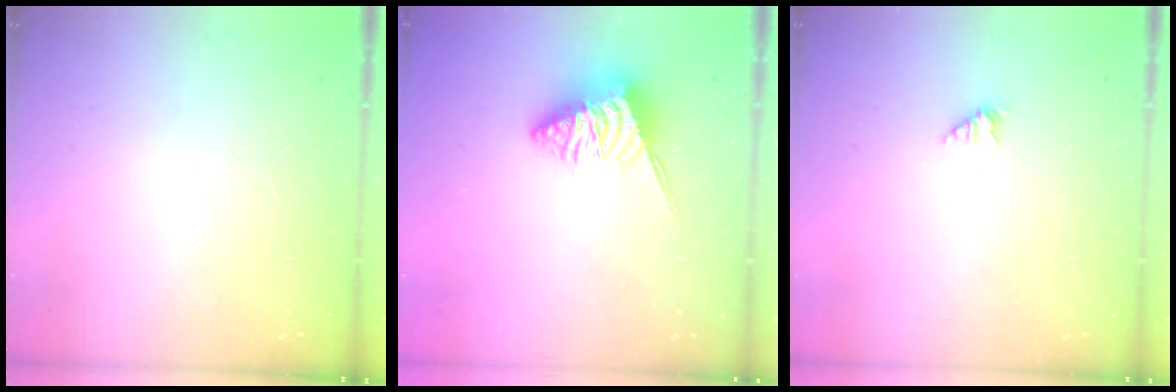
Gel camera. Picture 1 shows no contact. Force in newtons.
{"total": 6.0, "press": 6.0, "slide": 0.4}
{"total": 1.5, "press": 1.4, "slide": 0.3}